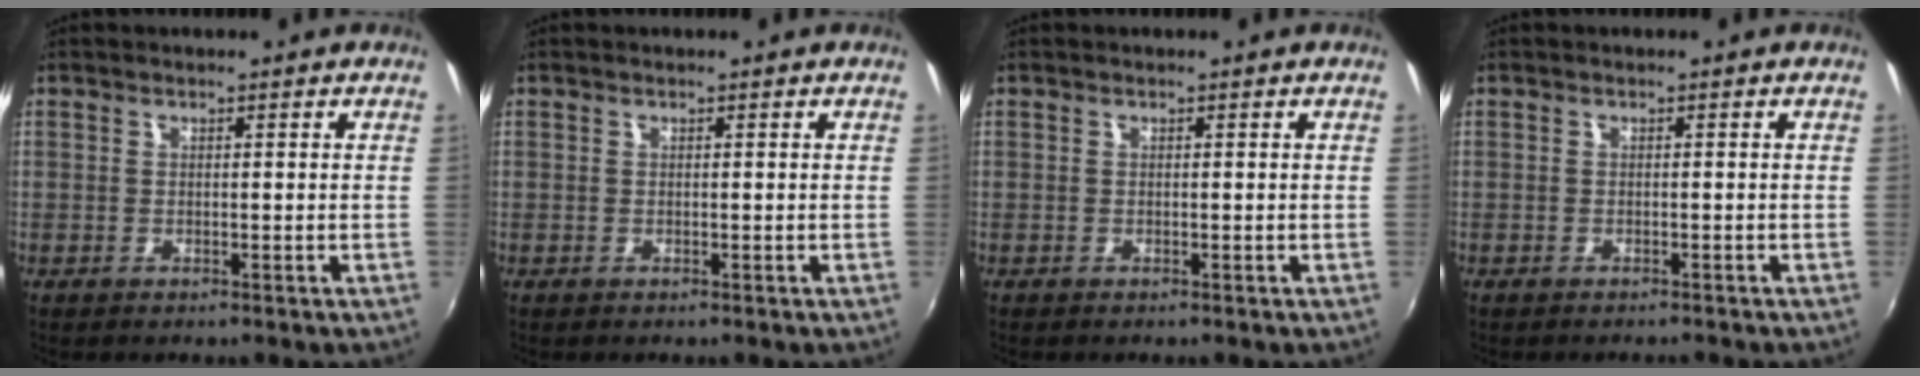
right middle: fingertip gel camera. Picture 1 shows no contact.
{"total": 0.0}
{"total": 0.0}
{"total": 1.0, "force": [-1.0, 0.3, 0.2], "torque": [-0.007, -0.004, -0.014]}